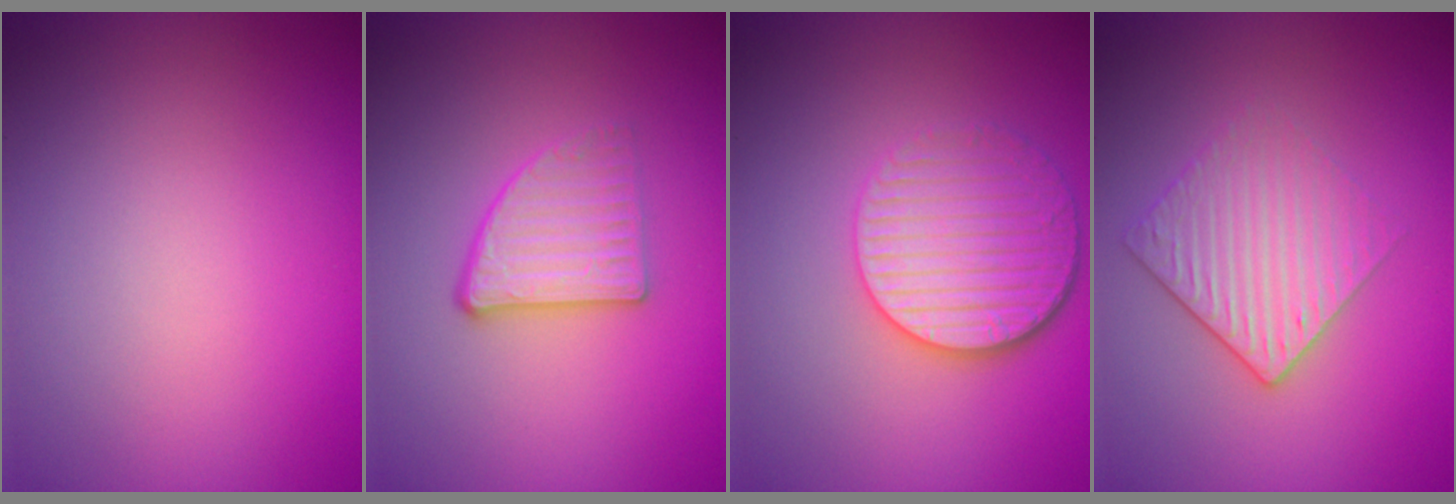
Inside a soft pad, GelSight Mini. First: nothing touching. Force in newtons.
{"total": 2.7, "press": 2.4, "slide": 1.2}
{"total": 4.8, "press": 3.9, "slide": 2.8}
{"total": 2.9, "press": 2.6, "slide": 1.4}